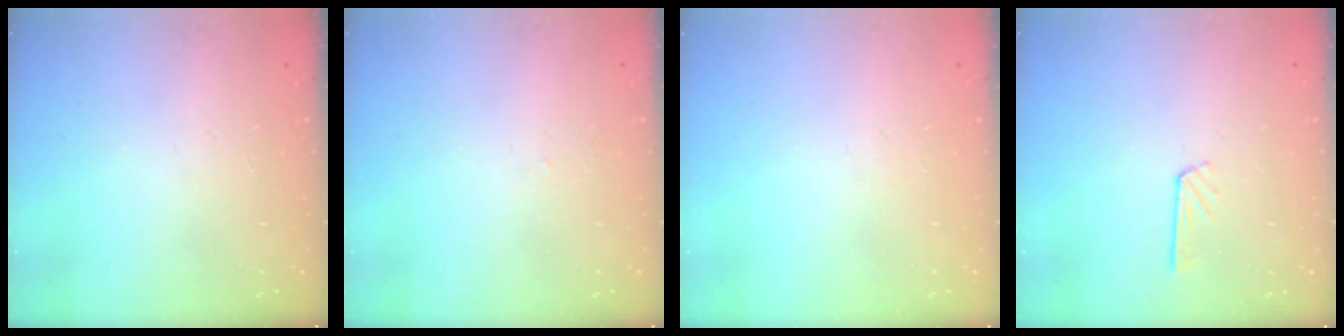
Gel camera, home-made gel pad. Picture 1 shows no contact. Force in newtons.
{"total": 2.7, "press": 2.7, "slide": 0.4}
{"total": 1.9, "press": 1.9, "slide": 0.3}
{"total": 4.6, "press": 4.5, "slide": 0.4}